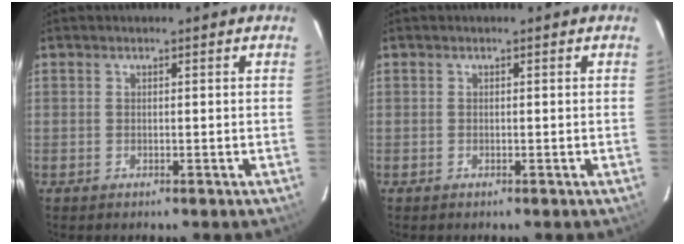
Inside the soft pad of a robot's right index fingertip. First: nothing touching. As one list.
[{"total": 0.0}]